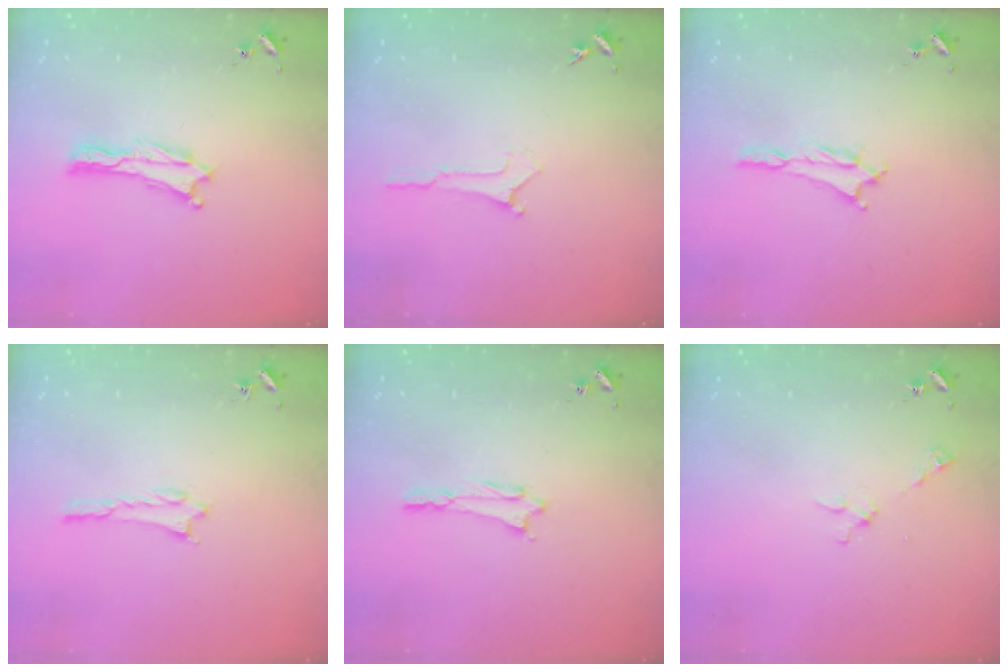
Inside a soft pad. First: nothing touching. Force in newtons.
{"total": 0.0}
{"total": 1.3, "press": 1.3, "slide": 0.2}
{"total": 1.4, "press": 1.4, "slide": 0.2}
{"total": 0.8, "press": 0.8, "slide": 0.1}
{"total": 2.9, "press": 2.9, "slide": 0.2}